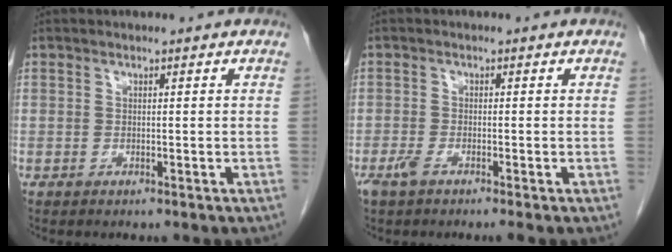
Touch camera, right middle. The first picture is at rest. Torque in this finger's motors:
{"motor_torque": [0.33, -0.20, 0.02, 0.02]}